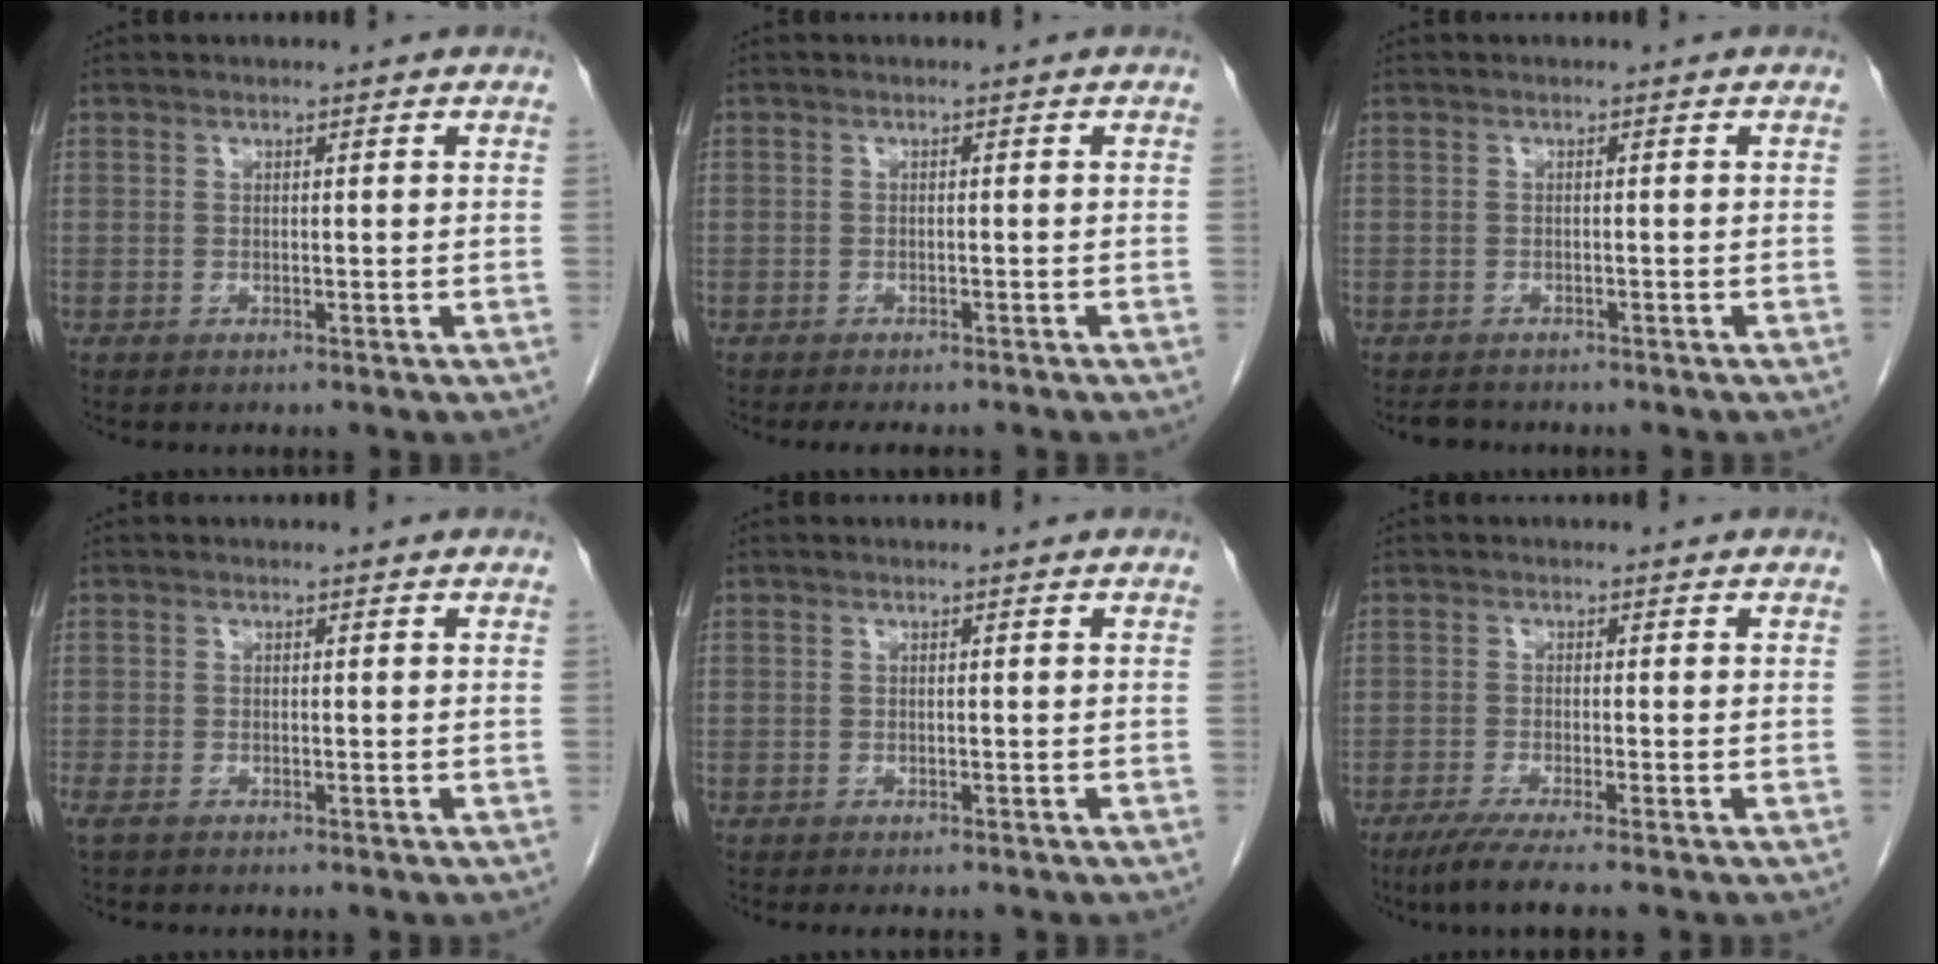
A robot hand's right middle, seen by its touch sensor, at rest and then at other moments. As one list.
[{"total": 3.8, "force": [-3.3, 1.3, 1.5], "torque": [-0.020, -0.007, -0.042]}, {"total": 2.1, "force": [-1.9, 0.8, 0.5], "torque": [-0.015, -0.006, -0.027]}, {"total": 2.4, "force": [-1.7, 1.1, 1.4], "torque": [-0.033, -0.008, -0.027]}, {"total": 1.5, "force": [-1.2, 0.6, 0.5], "torque": [-0.008, -0.003, -0.015]}, {"total": 5.2, "force": [-3.8, -0.5, 3.4], "torque": [-0.061, -0.016, -0.070]}]